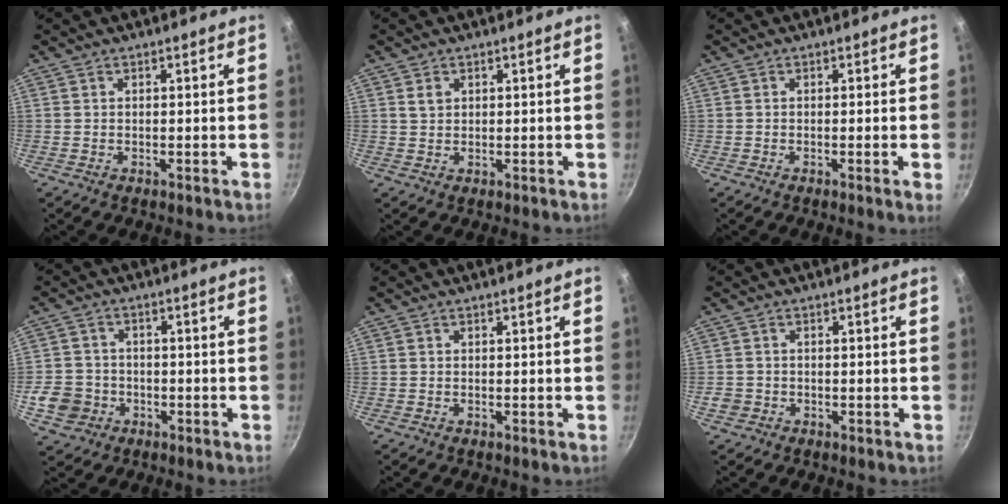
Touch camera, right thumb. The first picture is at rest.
{"total": 3.4, "force": [1.4, 2.6, 1.6], "torque": [-0.019, -0.002, 0.031]}
{"total": 1.7, "force": [-0.4, -0.3, 1.6], "torque": [-0.027, -0.004, -0.009]}
{"total": 7.1, "force": [-2.4, 6.2, 2.3], "torque": [-0.026, 0.022, -0.043]}
{"total": 0.0}
{"total": 2.0, "force": [-0.7, 1.7, 0.7], "torque": [-0.013, 0.005, -0.011]}